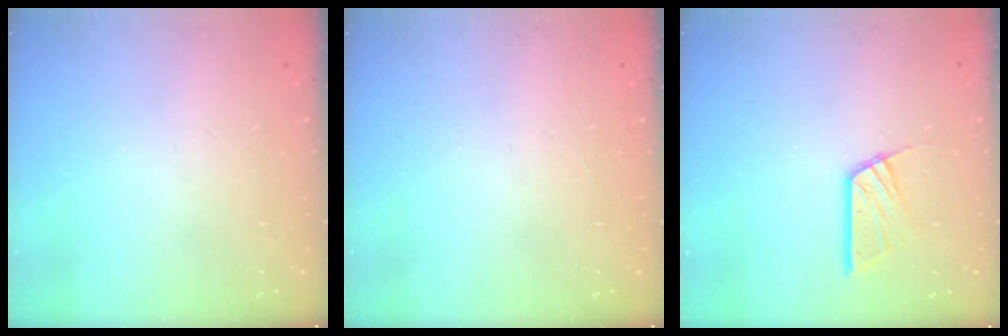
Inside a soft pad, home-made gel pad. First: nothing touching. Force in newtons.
{"total": 0.0}
{"total": 10.5, "press": 10.5, "slide": 0.8}